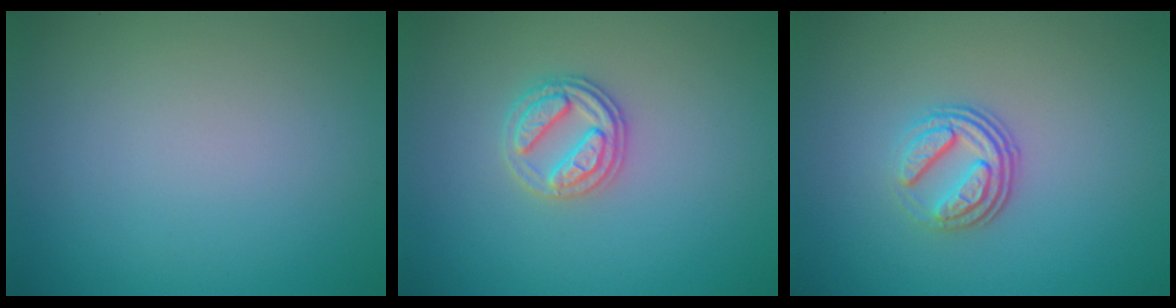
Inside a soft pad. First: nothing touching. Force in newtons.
{"total": 2.6, "press": 2.6, "slide": 0.6}
{"total": 3.5, "press": 2.5, "slide": 2.5}